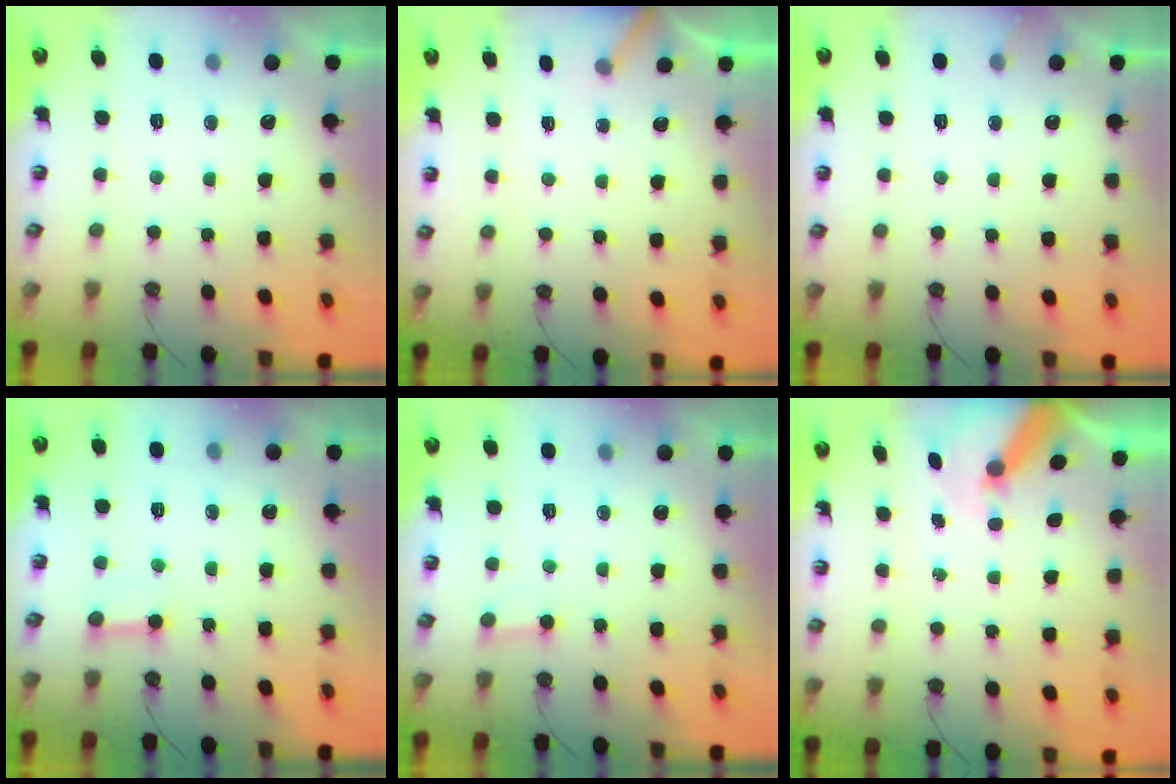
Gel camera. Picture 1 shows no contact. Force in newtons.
{"total": 2.5, "press": 2.5, "slide": 0.1}
{"total": 3.1, "press": 3.1, "slide": 0.2}
{"total": 3.9, "press": 3.9, "slide": 0.5}
{"total": 2.2, "press": 2.2, "slide": 0.1}
{"total": 6.9, "press": 6.9, "slide": 0.9}